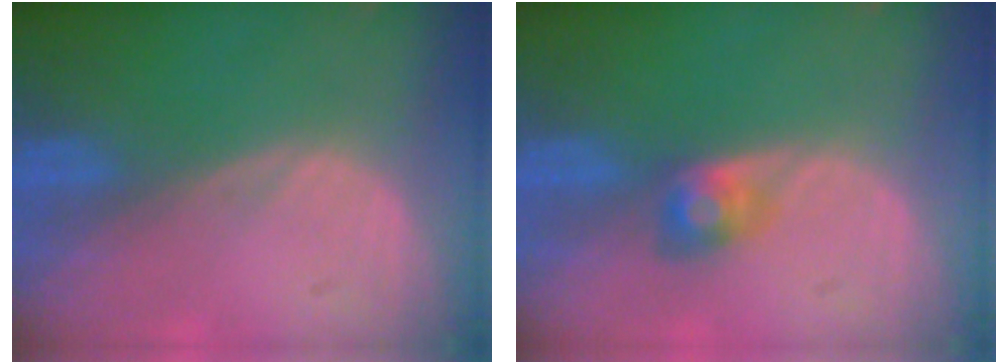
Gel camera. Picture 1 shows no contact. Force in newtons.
{"total": 2.6, "press": 2.6, "slide": 0.1}